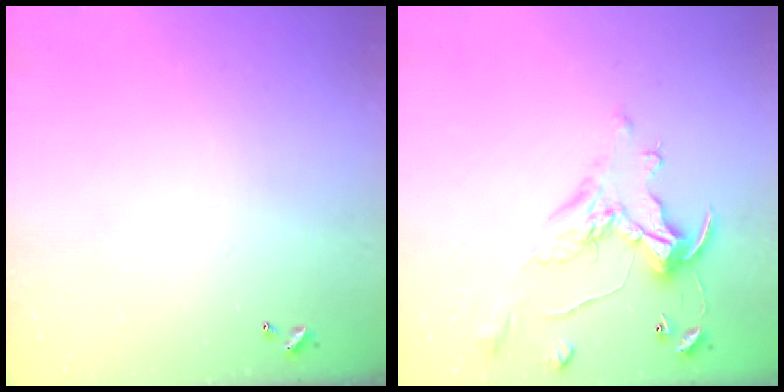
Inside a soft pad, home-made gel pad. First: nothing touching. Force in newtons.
{"total": 1.8, "press": 1.5, "slide": 1.1}